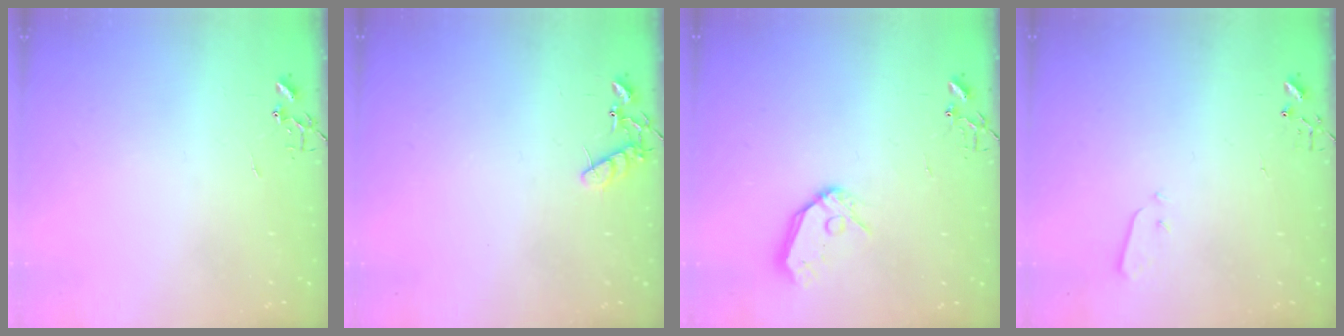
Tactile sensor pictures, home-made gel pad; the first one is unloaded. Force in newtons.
{"total": 8.1, "press": 8.1, "slide": 0.3}
{"total": 10.5, "press": 10.5, "slide": 1.3}
{"total": 3.3, "press": 3.2, "slide": 0.7}